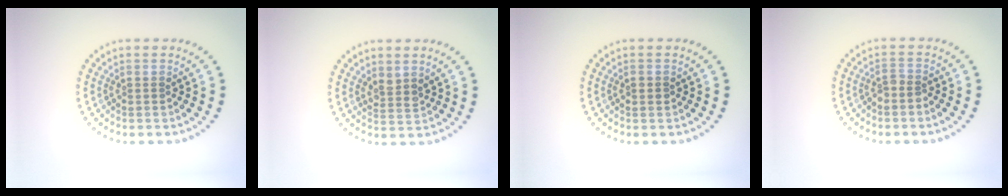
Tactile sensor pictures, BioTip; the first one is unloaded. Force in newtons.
{"total": 1.5, "press": 1.2, "slide": 1.0}
{"total": 1.0, "press": 1.0, "slide": 0.1}
{"total": 1.5, "press": 1.0, "slide": 1.0}